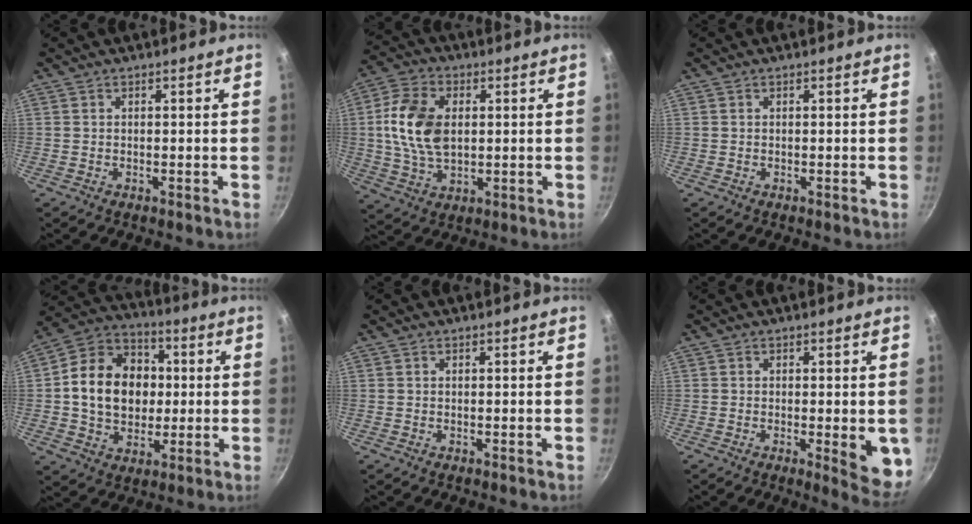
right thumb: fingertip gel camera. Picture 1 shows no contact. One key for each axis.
{"total": 13.1, "fx": 1.4, "fy": 8.5, "fz": 9.9, "tx": -0.177, "ty": 0.004, "tz": 0.021}
{"total": 0.0}
{"total": 17.4, "fx": 1.0, "fy": 13.8, "fz": 10.6, "tx": -0.148, "ty": 0.024, "tz": 0.009}
{"total": 0.0}
{"total": 7.4, "fx": -1.0, "fy": 2.1, "fz": 7.0, "tx": -0.070, "ty": -0.008, "tz": -0.009}